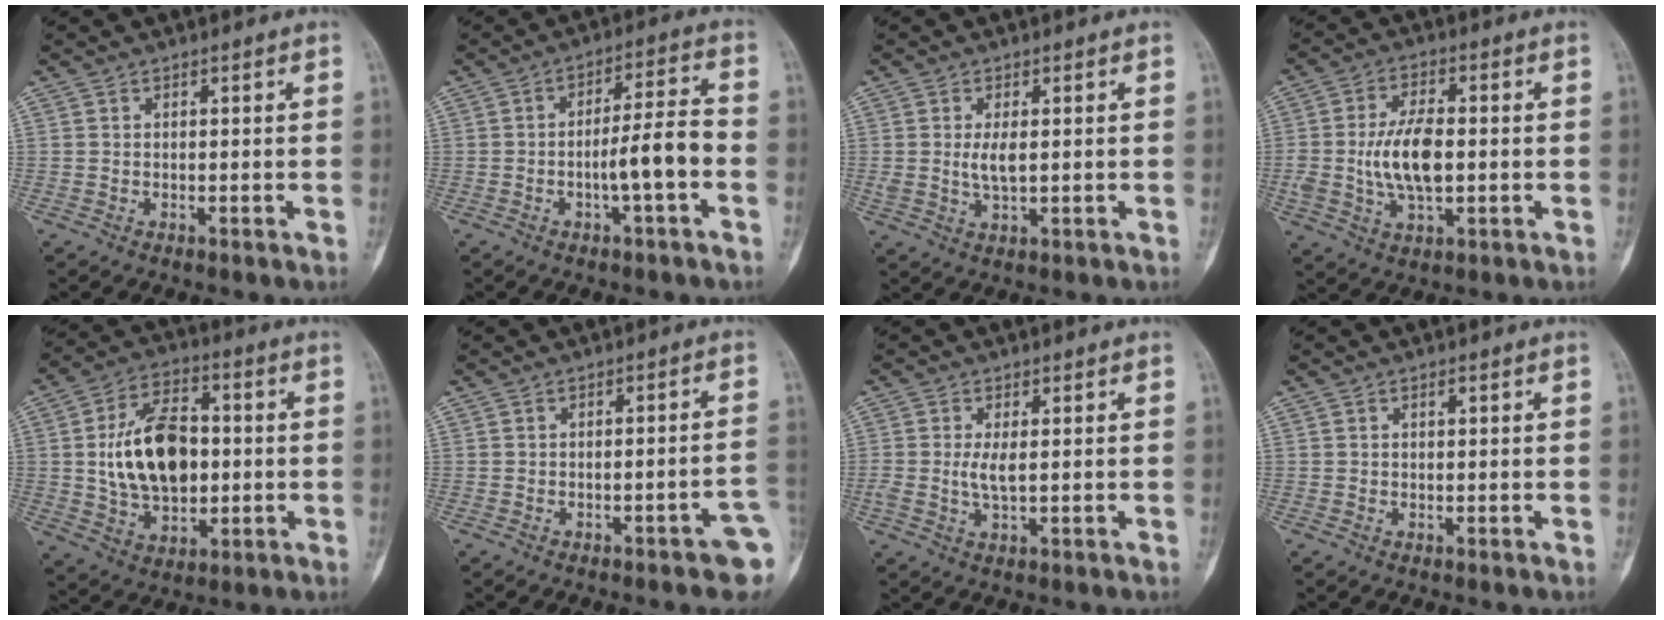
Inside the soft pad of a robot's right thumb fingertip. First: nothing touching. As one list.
[{"total": 8.8, "force": [-2.5, 1.4, 8.3], "torque": [-0.141, 0.033, -0.043]}, {"total": 3.8, "force": [0.5, 1.6, 3.4], "torque": [-0.069, -0.008, 0.015]}, {"total": 10.3, "force": [-0.4, 5.1, 9.0], "torque": [-0.172, 0.005, -0.005]}, {"total": 17.1, "force": [0.6, 10.7, 13.3], "torque": [-0.209, 0.012, 0.012]}, {"total": 7.6, "force": [-3.2, 1.6, 6.7], "torque": [-0.073, 0.021, -0.037]}, {"total": 3.1, "force": [0.2, 1.0, 3.0], "torque": [-0.069, -0.007, 0.006]}, {"total": 0.6, "force": [0.2, 0.2, 0.5], "torque": [-0.007, 0.001, 0.004]}]